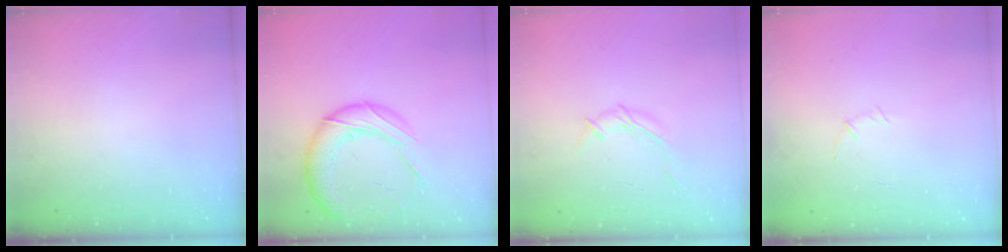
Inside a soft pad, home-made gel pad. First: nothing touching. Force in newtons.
{"total": 18.1, "press": 17.9, "slide": 2.8}
{"total": 6.8, "press": 6.7, "slide": 0.9}
{"total": 4.1, "press": 4.0, "slide": 1.0}